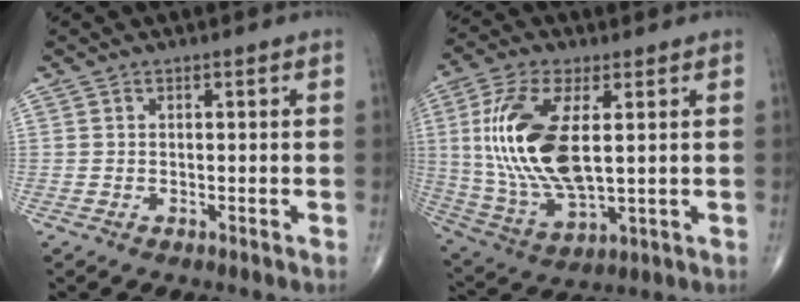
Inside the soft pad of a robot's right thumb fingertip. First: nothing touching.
{"total": 17.9, "force": [2.8, 8.1, 15.8], "torque": [-0.334, -0.014, 0.061]}